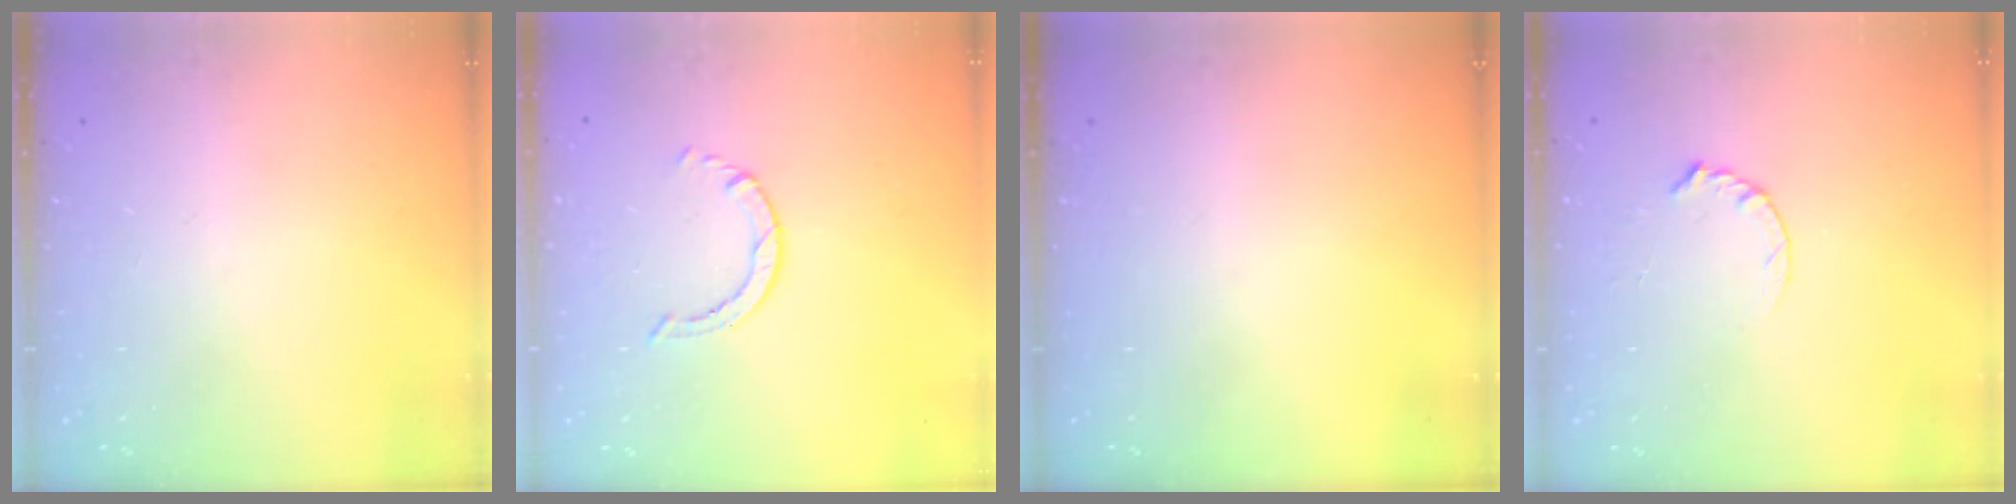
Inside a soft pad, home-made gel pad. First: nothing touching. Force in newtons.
{"total": 0.6, "press": 0.6, "slide": 0.1}
{"total": 0.0}
{"total": 2.8, "press": 2.8, "slide": 0.4}